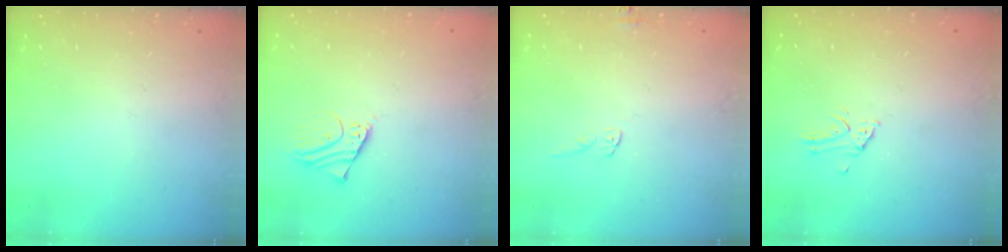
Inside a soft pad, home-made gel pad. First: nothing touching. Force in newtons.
{"total": 2.4, "press": 2.4, "slide": 0.0}
{"total": 5.5, "press": 5.5, "slide": 0.4}
{"total": 2.8, "press": 2.8, "slide": 0.3}